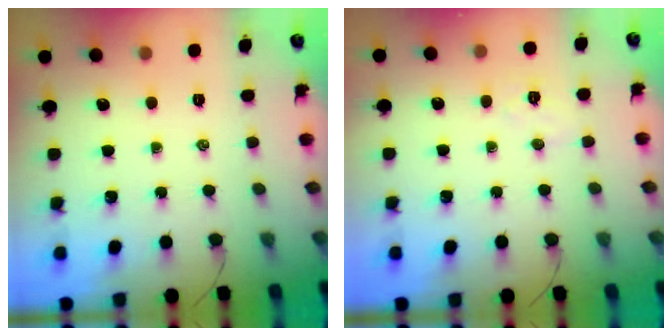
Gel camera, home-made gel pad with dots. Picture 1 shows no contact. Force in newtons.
{"total": 4.8, "press": 4.7, "slide": 0.8}